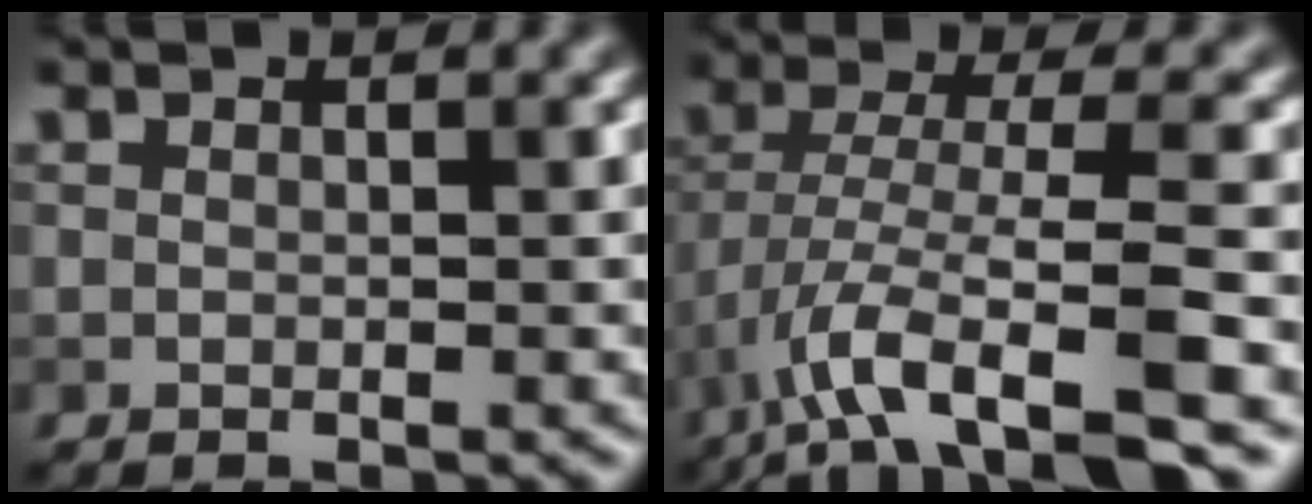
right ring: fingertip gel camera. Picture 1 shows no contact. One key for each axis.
{"total": 8.3, "fx": -4.4, "fy": 2.1, "fz": 6.7, "tx": -0.126, "ty": 0.003, "tz": -0.083}